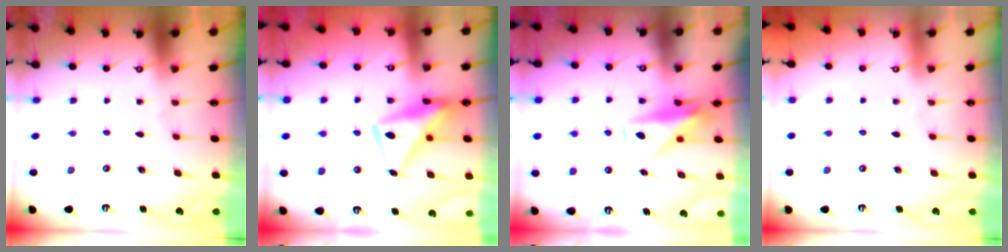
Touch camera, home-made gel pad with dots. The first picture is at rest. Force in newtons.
{"total": 15.2, "press": 15.1, "slide": 1.4}
{"total": 9.1, "press": 9.1, "slide": 0.6}
{"total": 3.9, "press": 3.9, "slide": 0.1}